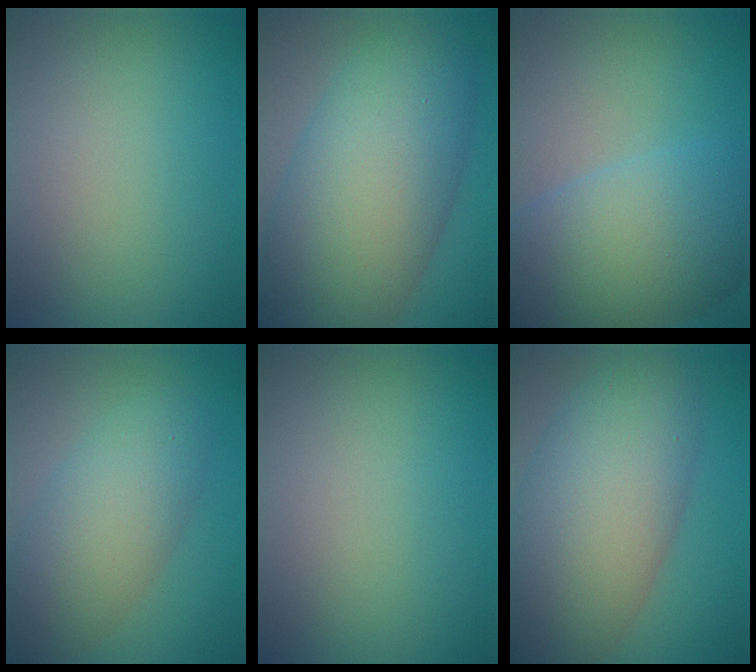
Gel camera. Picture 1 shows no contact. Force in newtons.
{"total": 12.0, "press": 11.9, "slide": 0.6}
{"total": 9.9, "press": 9.9, "slide": 0.3}
{"total": 5.9, "press": 5.9, "slide": 0.1}
{"total": 0.0}
{"total": 10.7, "press": 10.7, "slide": 0.3}